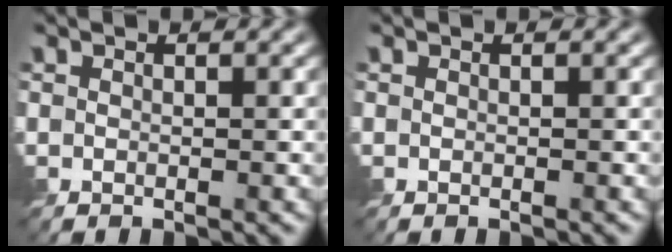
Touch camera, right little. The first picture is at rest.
{"total": 0.0}